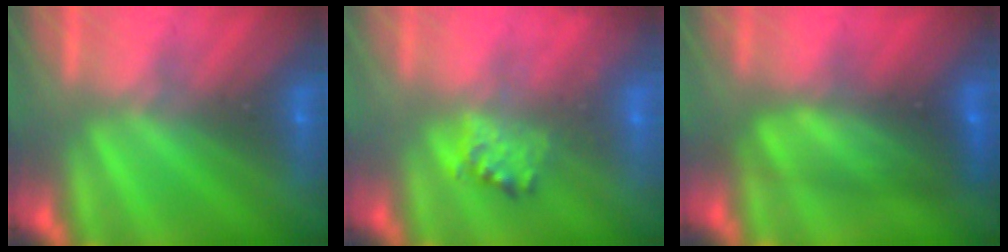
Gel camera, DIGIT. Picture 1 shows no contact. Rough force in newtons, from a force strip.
{"total": 2.3}
{"total": 7.3}